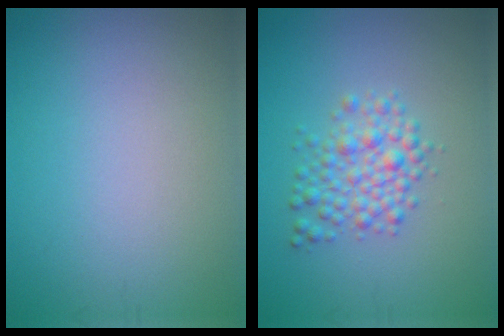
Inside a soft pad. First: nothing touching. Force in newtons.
{"total": 3.3, "press": 3.3, "slide": 0.1}